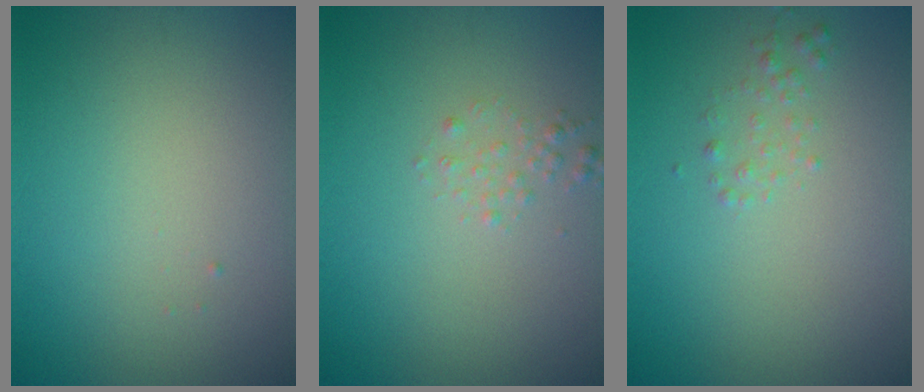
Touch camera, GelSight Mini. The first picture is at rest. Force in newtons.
{"total": 0.9, "press": 0.9, "slide": 0.1}
{"total": 1.0, "press": 1.0, "slide": 0.1}